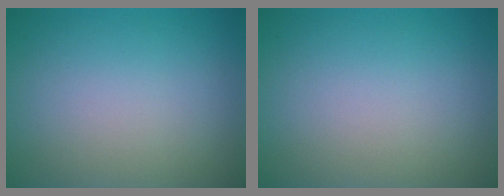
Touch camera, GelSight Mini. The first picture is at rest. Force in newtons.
{"total": 0.0}